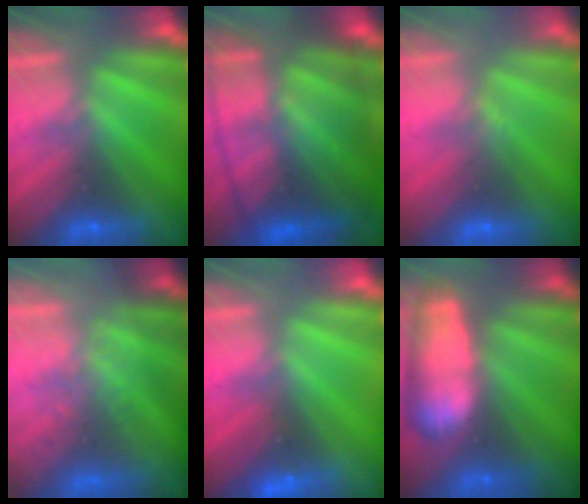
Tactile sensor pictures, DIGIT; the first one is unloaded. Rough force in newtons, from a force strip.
{"total": 6.9}
{"total": 5.0}
{"total": 9.2}
{"total": 2.4}
{"total": 7.4}